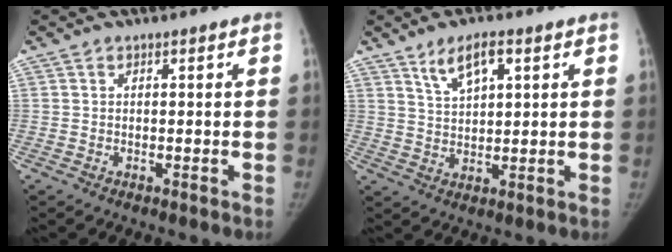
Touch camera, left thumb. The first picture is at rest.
{"total": 6.3, "force": [3.5, 2.4, 4.6], "torque": [-0.075, -0.013, 0.066]}